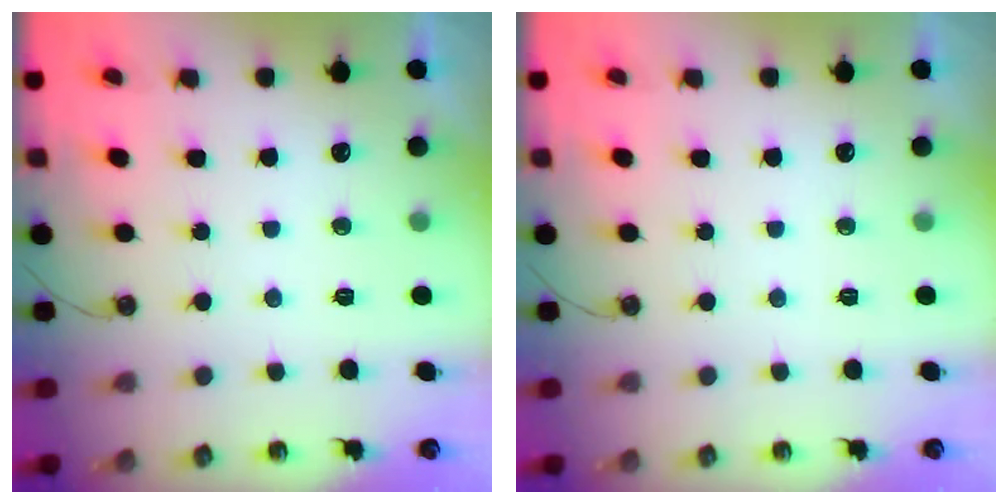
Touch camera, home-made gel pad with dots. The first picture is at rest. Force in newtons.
{"total": 0.0}